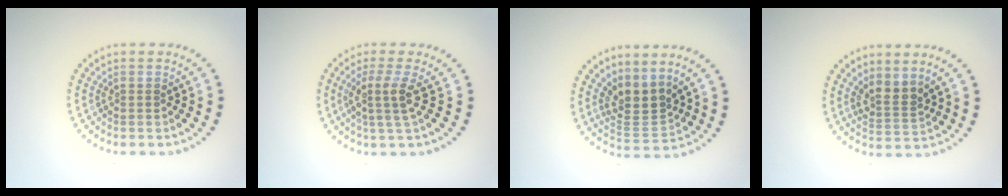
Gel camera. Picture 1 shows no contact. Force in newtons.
{"total": 2.6, "press": 2.0, "slide": 1.7}
{"total": 3.2, "press": 2.5, "slide": 2.1}
{"total": 2.4, "press": 1.8, "slide": 1.6}